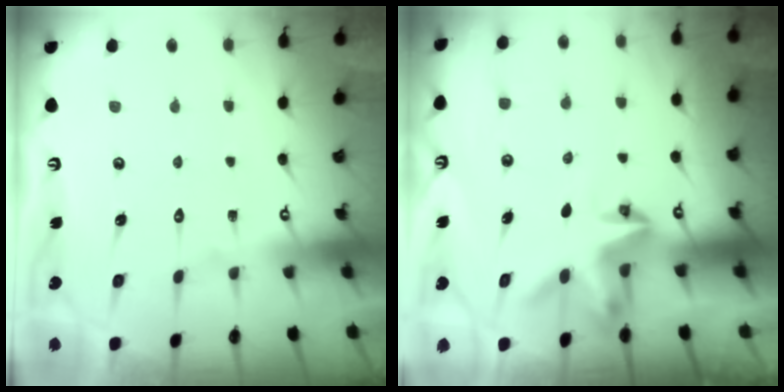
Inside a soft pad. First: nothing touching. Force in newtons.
{"total": 3.8, "press": 3.8, "slide": 0.3}